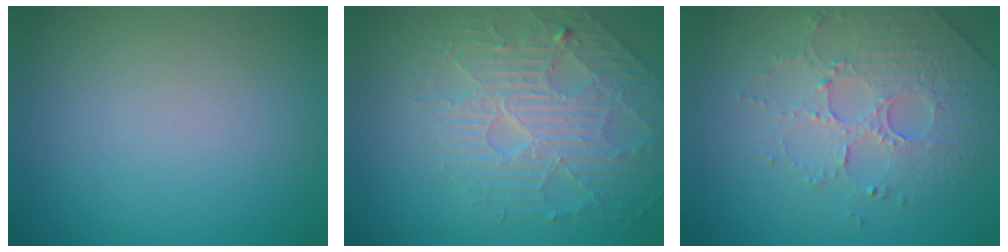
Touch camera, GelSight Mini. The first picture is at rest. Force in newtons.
{"total": 4.2, "press": 4.2, "slide": 0.3}
{"total": 5.0, "press": 3.5, "slide": 3.6}